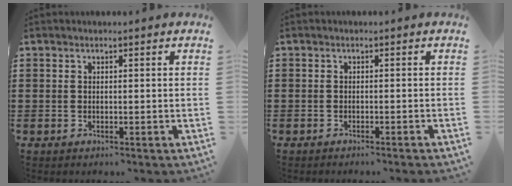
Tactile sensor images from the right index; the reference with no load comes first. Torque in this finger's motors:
{"motor_torque": [0.02, 0.10, -0.28, -0.11]}